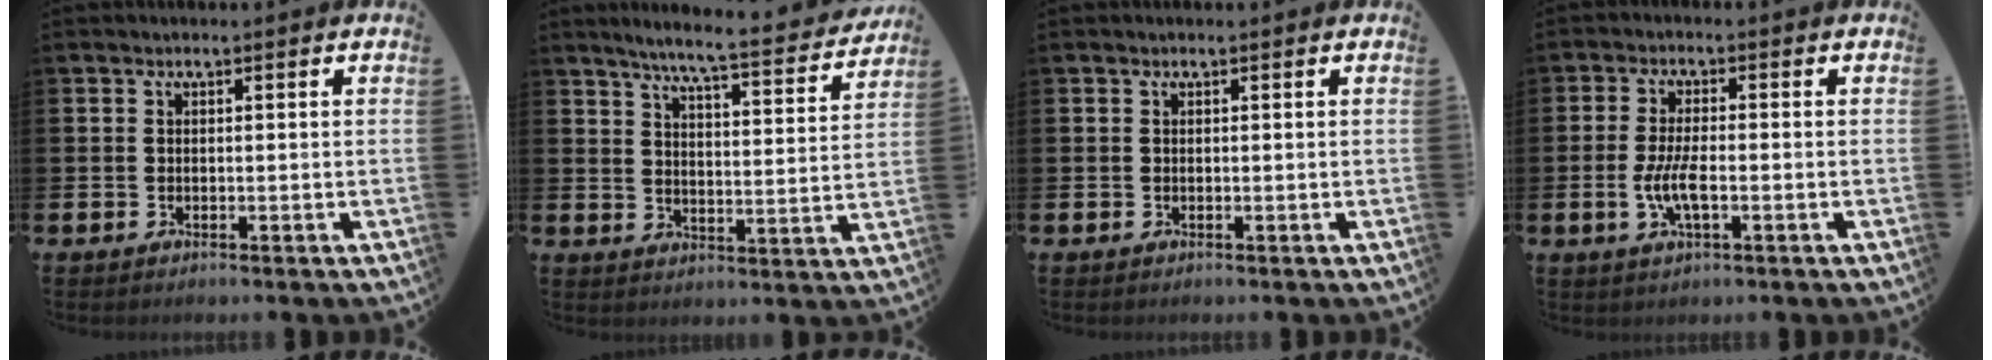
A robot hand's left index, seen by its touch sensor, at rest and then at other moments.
{"total": 6.7, "force": [6.1, -0.1, 2.6], "torque": [-0.060, -0.048, 0.099]}
{"total": 0.0}
{"total": 4.5, "force": [-1.0, 1.4, 4.1], "torque": [-0.082, -0.001, -0.023]}